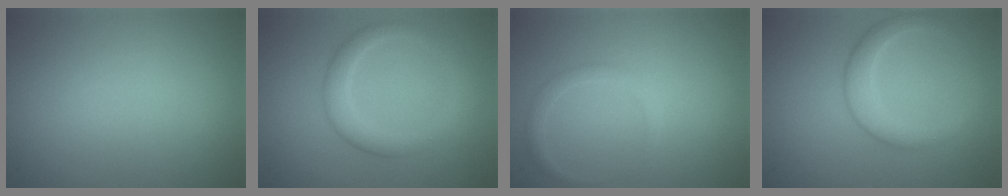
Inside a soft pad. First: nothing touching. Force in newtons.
{"total": 2.9, "press": 2.9, "slide": 0.2}
{"total": 1.3, "press": 1.3, "slide": 0.1}
{"total": 3.1, "press": 3.1, "slide": 0.2}